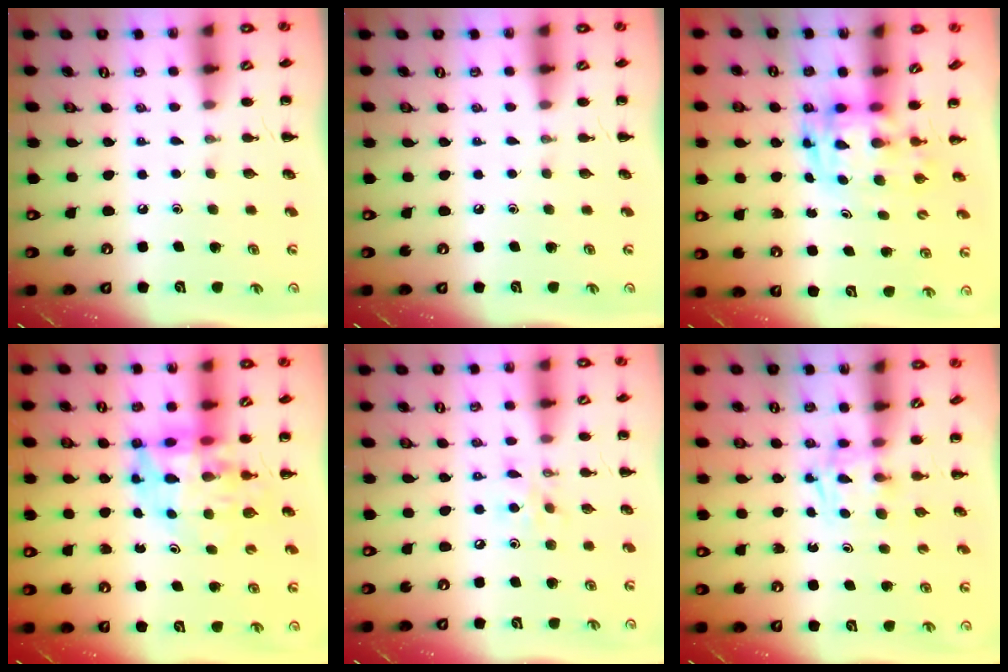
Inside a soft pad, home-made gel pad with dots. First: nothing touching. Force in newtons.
{"total": 0.0}
{"total": 3.0, "press": 3.0, "slide": 0.6}
{"total": 11.0, "press": 10.5, "slide": 3.2}
{"total": 5.6, "press": 5.5, "slide": 0.7}
{"total": 2.5, "press": 2.3, "slide": 1.0}